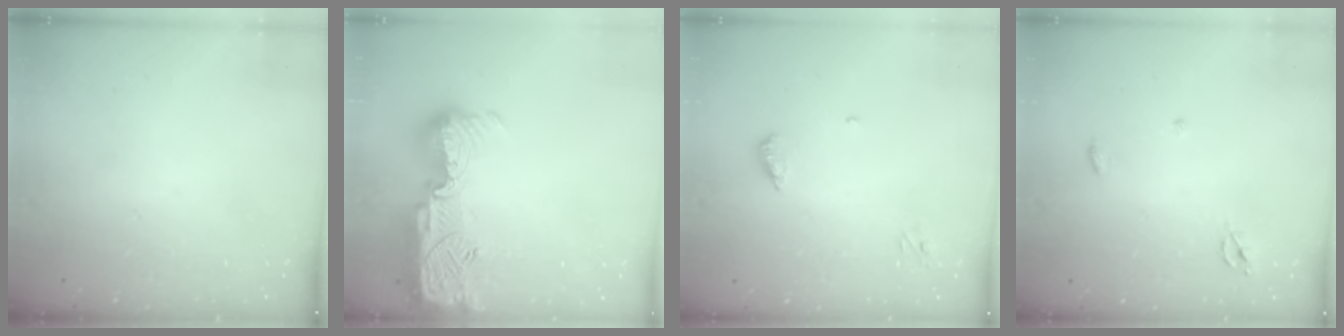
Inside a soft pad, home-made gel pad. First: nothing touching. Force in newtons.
{"total": 14.9, "press": 14.9, "slide": 1.0}
{"total": 5.3, "press": 5.3, "slide": 0.6}
{"total": 2.3, "press": 2.3, "slide": 0.1}